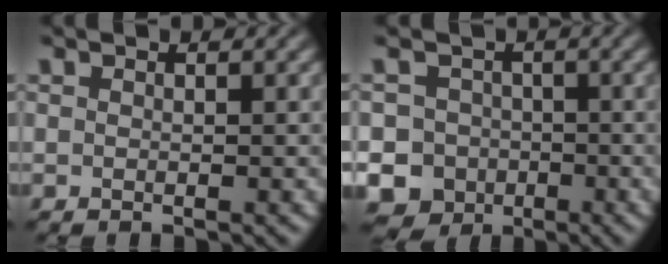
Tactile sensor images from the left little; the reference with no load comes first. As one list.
[{"total": 10.1, "force": [-4.0, 9.0, 2.1], "torque": [-0.027, -0.014, -0.092]}]